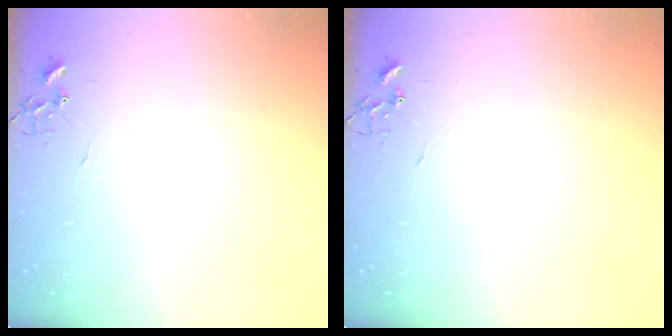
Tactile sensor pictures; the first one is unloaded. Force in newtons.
{"total": 0.0}